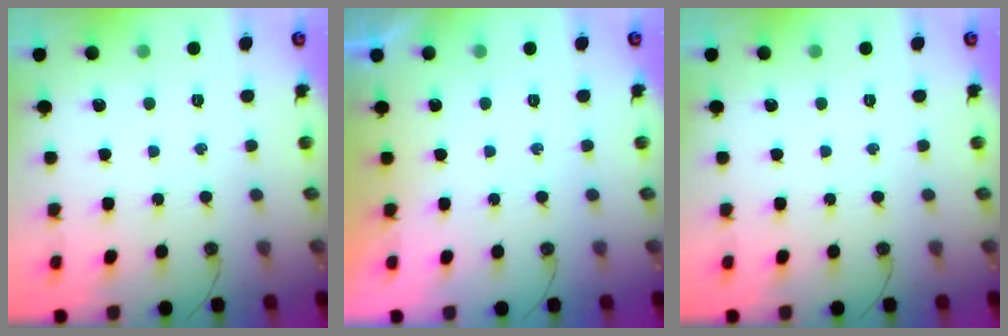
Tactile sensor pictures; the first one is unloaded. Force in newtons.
{"total": 0.0}
{"total": 0.0}